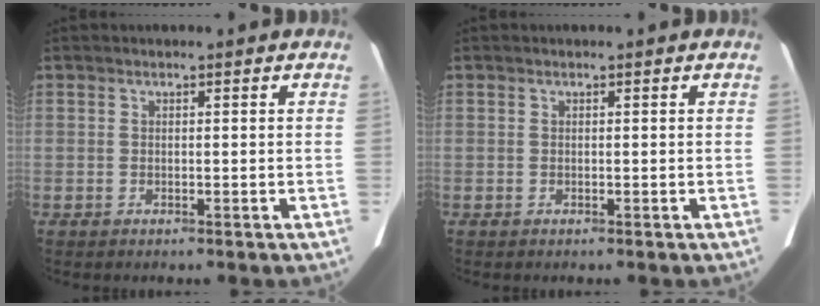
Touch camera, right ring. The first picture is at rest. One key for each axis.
{"total": 0.0}